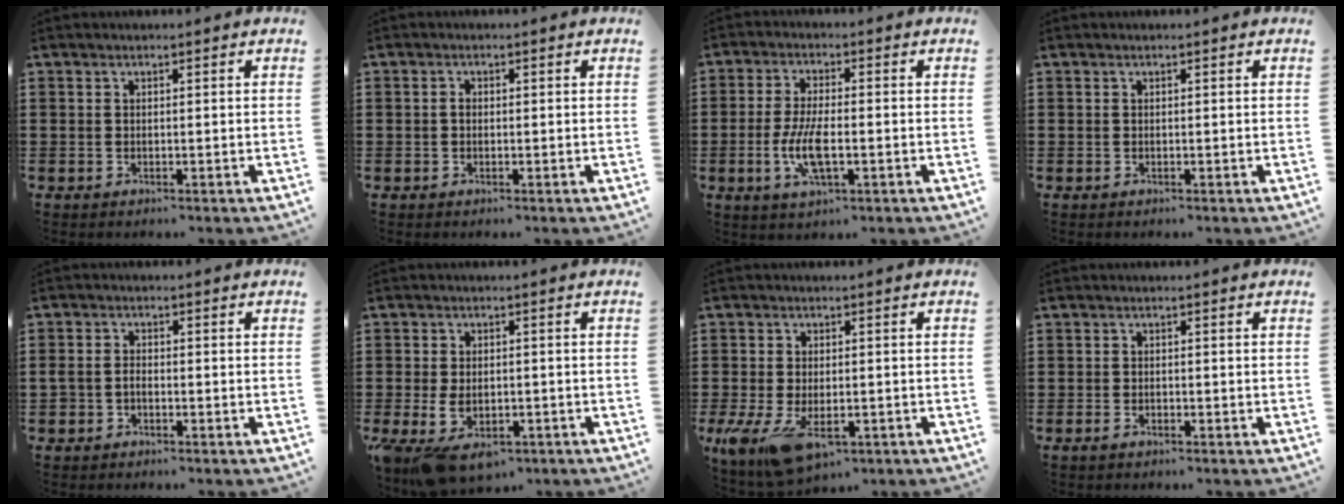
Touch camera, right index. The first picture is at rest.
{"total": 0.9, "force": [-0.1, 0.6, 0.7], "torque": [-0.014, 0.002, -0.002]}
{"total": 6.9, "force": [-1.7, 2.4, 6.2], "torque": [-0.138, -0.008, -0.036]}
{"total": 0.0}
{"total": 1.7, "force": [-0.9, 1.1, 0.9], "torque": [-0.020, 0.004, -0.020]}
{"total": 5.0, "force": [-2.1, 2.7, 3.6], "torque": [-0.093, -0.008, -0.045]}
{"total": 8.0, "force": [-4.0, 3.3, 6.1], "torque": [-0.133, -0.013, -0.072]}
{"total": 0.9, "force": [-0.7, 0.4, 0.5], "torque": [-0.012, -0.004, -0.012]}